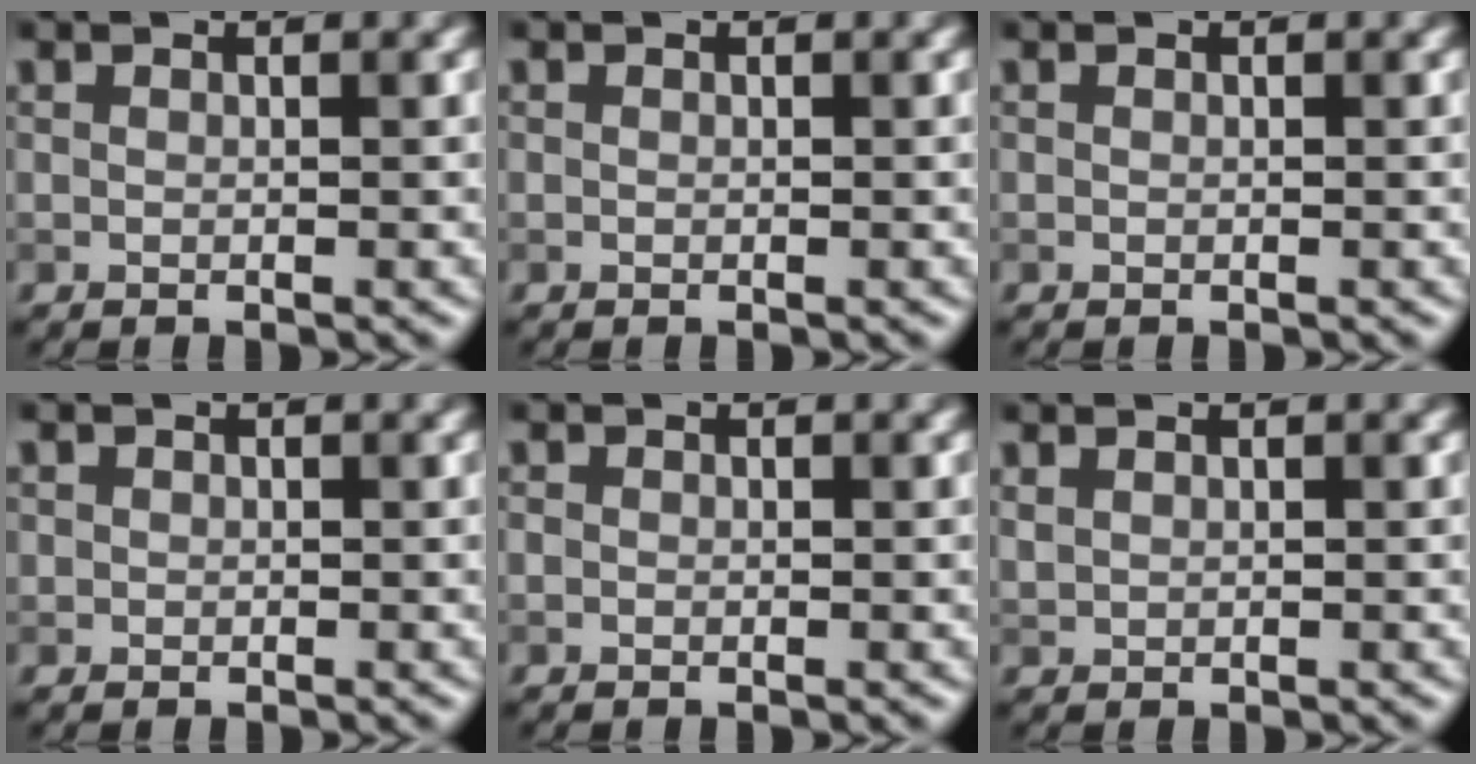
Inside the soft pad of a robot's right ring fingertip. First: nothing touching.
{"total": 0.0}
{"total": 0.0}
{"total": 1.3, "force": [0.3, 1.2, 0.3], "torque": [-0.003, 0.001, 0.009]}
{"total": 0.5, "force": [-0.2, 0.5, 0.1], "torque": [-0.003, -0.001, -0.006]}
{"total": 0.6, "force": [0.5, 0.4, 0.2], "torque": [-0.012, -0.002, 0.014]}